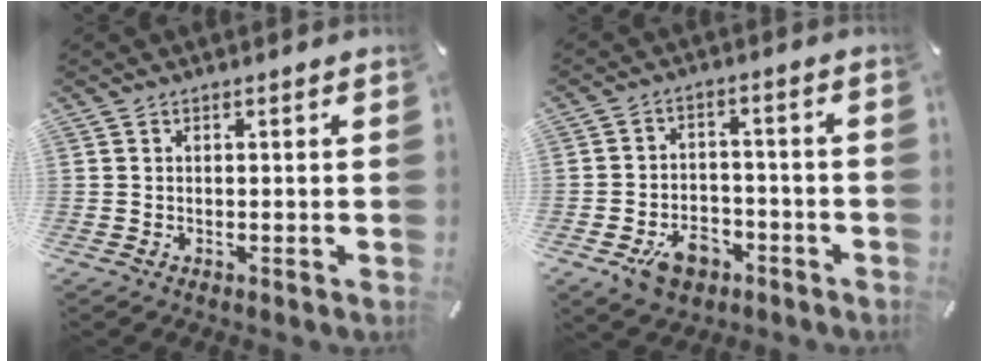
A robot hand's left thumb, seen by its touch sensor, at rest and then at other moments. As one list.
[{"total": 8.7, "force": [-4.1, 6.2, 4.5], "torque": [-0.066, 0.023, -0.072]}]